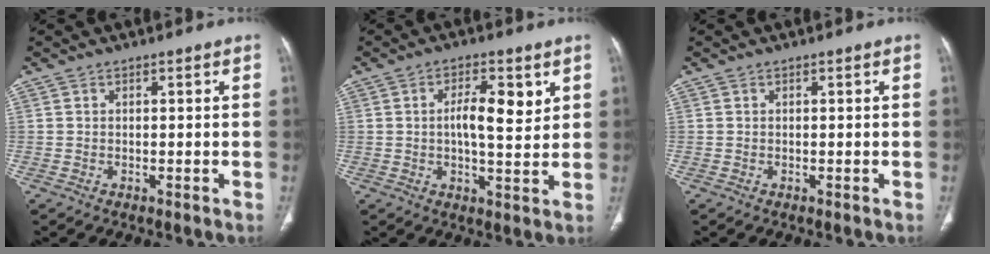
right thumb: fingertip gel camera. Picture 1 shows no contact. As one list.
[{"total": 7.7, "force": [2.1, 2.9, 6.8], "torque": [-0.098, -0.013, 0.031]}, {"total": 0.0}]